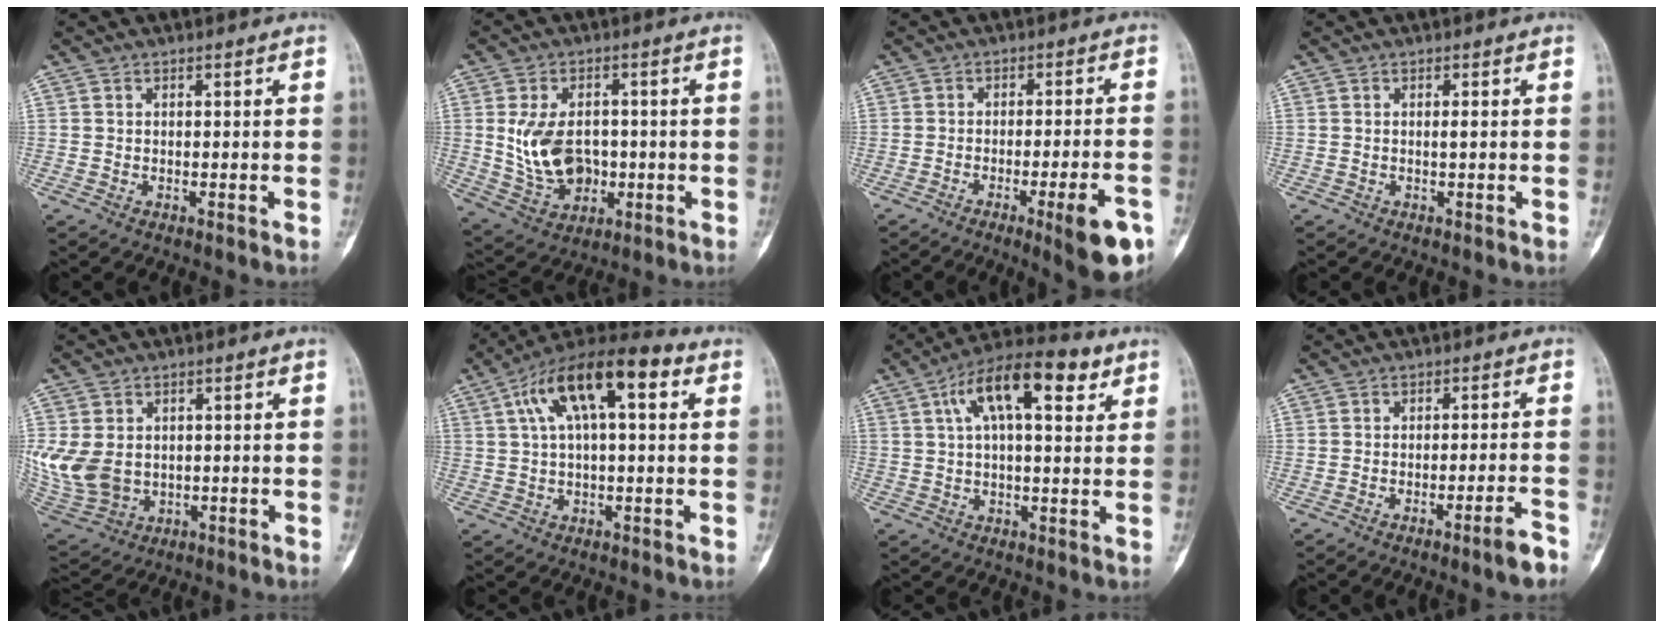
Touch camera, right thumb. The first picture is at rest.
{"total": 11.6, "force": [-0.1, 8.1, 8.2], "torque": [-0.128, 0.001, 0.014]}
{"total": 10.5, "force": [-5.1, 1.8, 9.0], "torque": [-0.111, 0.015, -0.064]}
{"total": 0.7, "force": [0.0, 0.1, 0.7], "torque": [-0.010, 0.000, -0.001]}
{"total": 12.8, "force": [-0.2, 10.1, 7.9], "torque": [-0.175, -0.001, 0.022]}
{"total": 15.5, "force": [4.9, 6.1, 13.4], "torque": [-0.220, 0.037, 0.074]}
{"total": 14.4, "force": [5.9, 5.7, 11.8], "torque": [-0.178, 0.020, 0.088]}
{"total": 4.4, "force": [-3.1, 0.1, 3.1], "torque": [-0.046, 0.022, -0.046]}